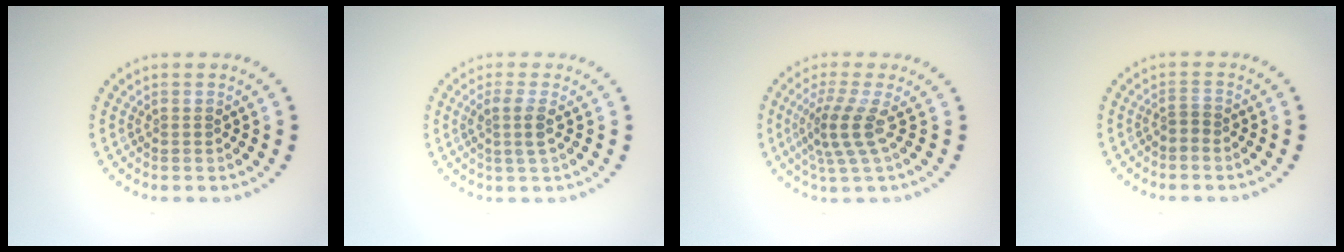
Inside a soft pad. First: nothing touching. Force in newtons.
{"total": 1.8, "press": 1.5, "slide": 1.0}
{"total": 3.4, "press": 2.3, "slide": 2.4}
{"total": 0.9, "press": 0.5, "slide": 0.7}